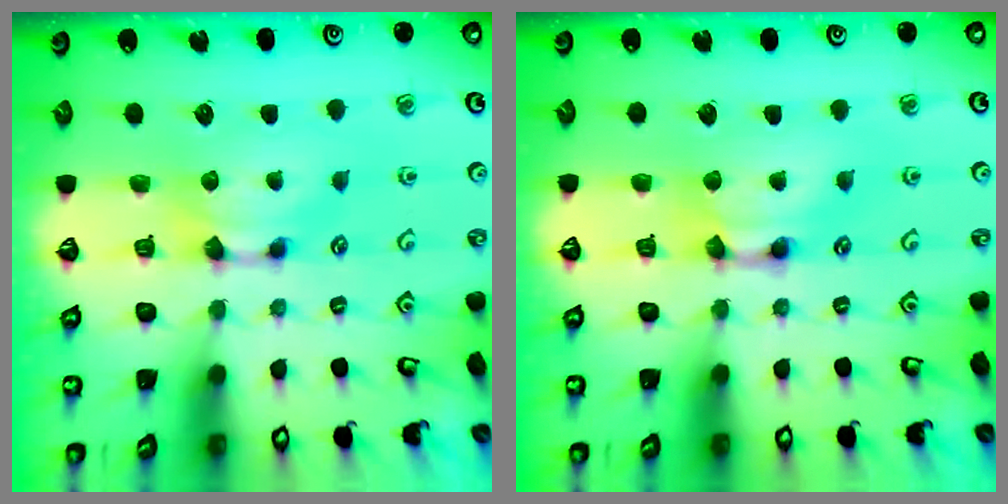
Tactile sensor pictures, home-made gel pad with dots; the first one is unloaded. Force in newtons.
{"total": 2.2, "press": 2.2, "slide": 0.0}